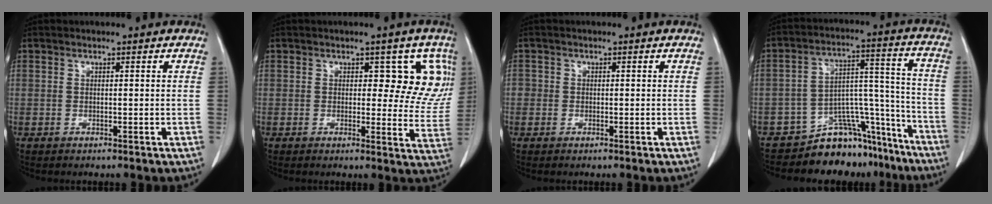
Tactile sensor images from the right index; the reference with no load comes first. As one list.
[{"total": 7.8, "force": [3.1, 4.5, 5.6], "torque": [-0.030, 0.007, 0.029]}, {"total": 1.3, "force": [-0.3, 1.2, 0.2], "torque": [0.007, 0.006, -0.008]}, {"total": 12.5, "force": [-11.1, 5.1, 2.8], "torque": [-0.011, 0.081, -0.173]}]